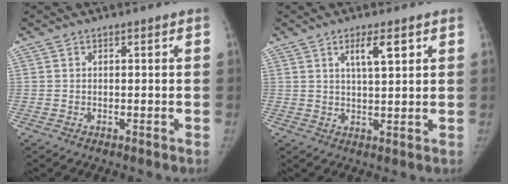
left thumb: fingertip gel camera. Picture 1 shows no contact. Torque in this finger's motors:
{"motor_torque": [0.44, 0.20, 0.70, -0.83, 0.01]}